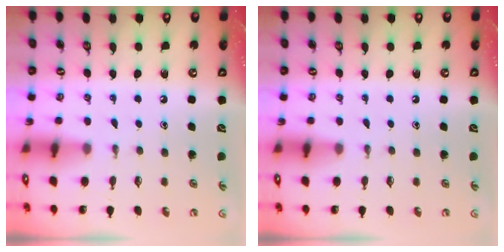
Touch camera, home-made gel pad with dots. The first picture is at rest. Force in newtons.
{"total": 0.0}